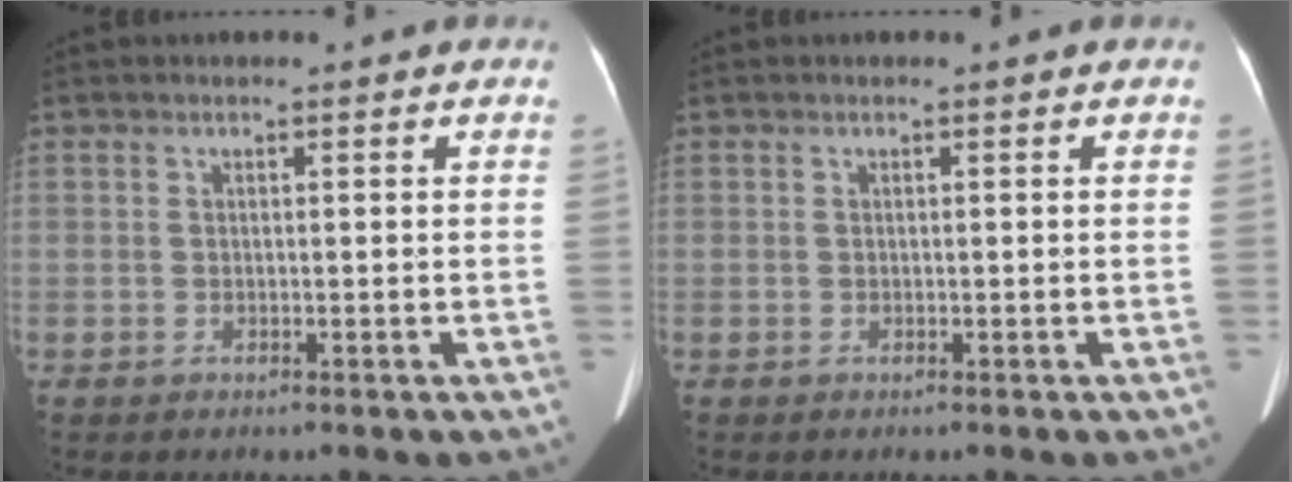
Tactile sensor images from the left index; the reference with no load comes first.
{"total": 0.0}